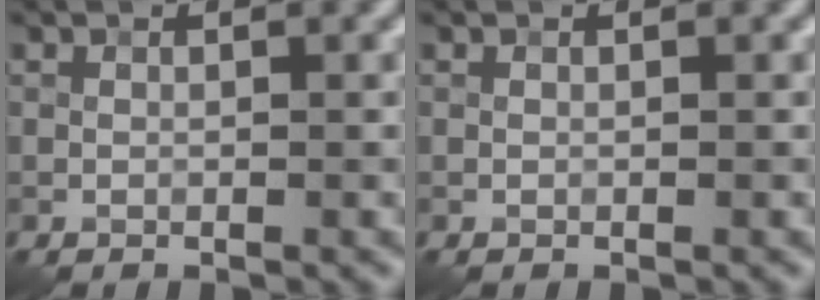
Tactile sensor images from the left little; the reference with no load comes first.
{"total": 0.0}